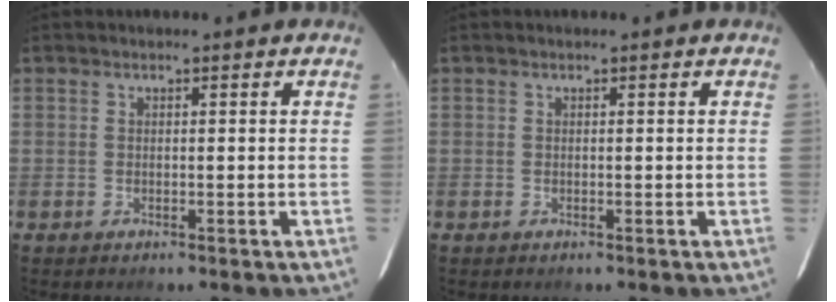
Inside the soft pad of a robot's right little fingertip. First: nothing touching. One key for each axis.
{"total": 0.0}